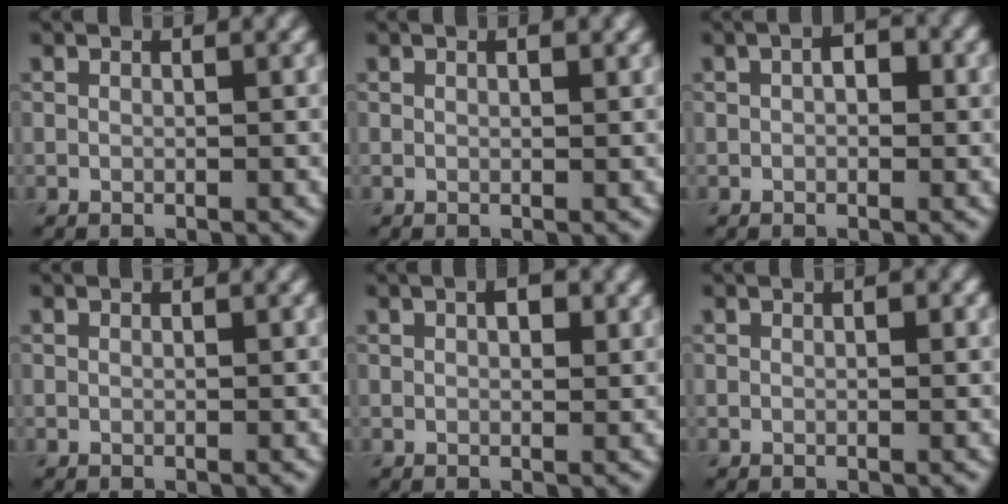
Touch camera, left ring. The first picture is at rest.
{"total": 1.1, "force": [0.6, 0.3, 0.8], "torque": [-0.013, 0.000, 0.009]}
{"total": 2.2, "force": [0.4, 1.2, 1.8], "torque": [-0.025, 0.007, 0.001]}
{"total": 0.0}
{"total": 1.9, "force": [0.7, 1.0, 1.5], "torque": [-0.020, 0.003, 0.010]}
{"total": 0.8, "force": [0.2, 0.3, 0.7], "torque": [-0.007, 0.001, 0.003]}